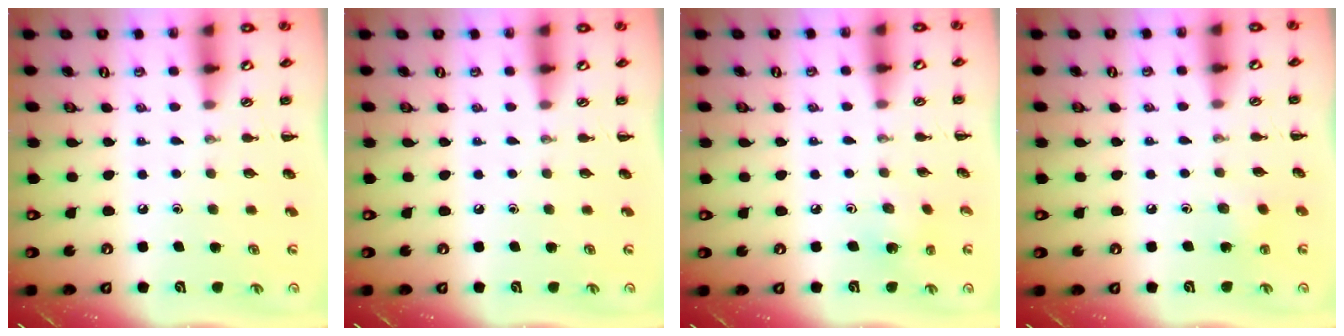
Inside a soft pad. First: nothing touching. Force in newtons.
{"total": 0.0}
{"total": 3.0, "press": 2.8, "slide": 0.9}
{"total": 2.6, "press": 2.5, "slide": 0.7}